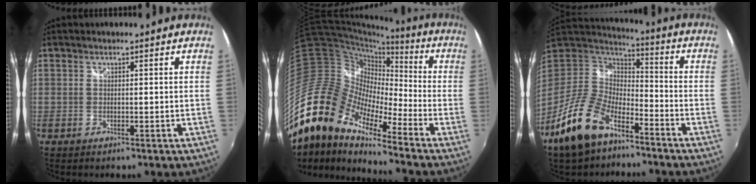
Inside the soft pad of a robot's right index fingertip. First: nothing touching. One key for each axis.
{"total": 20.6, "fx": -14.4, "fy": 8.7, "fz": 11.9, "tx": -0.209, "ty": -0.019, "tz": -0.296}
{"total": 17.3, "fx": -10.8, "fy": 8.5, "fz": 10.4, "tx": -0.231, "ty": -0.016, "tz": -0.201}